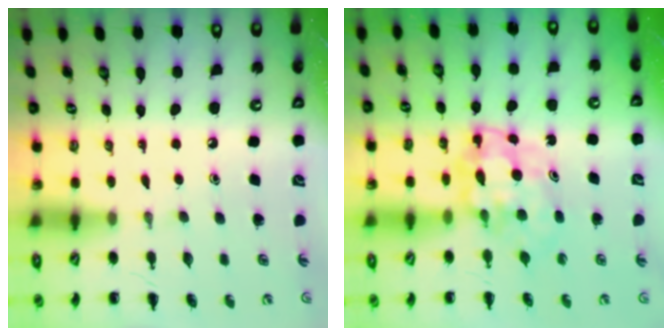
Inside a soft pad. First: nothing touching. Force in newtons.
{"total": 5.2, "press": 5.1, "slide": 1.0}